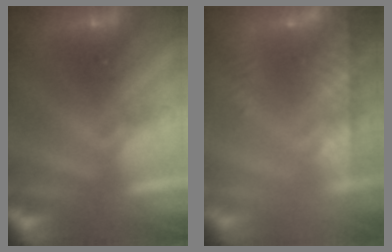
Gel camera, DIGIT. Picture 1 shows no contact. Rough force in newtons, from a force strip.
{"total": 6.9}